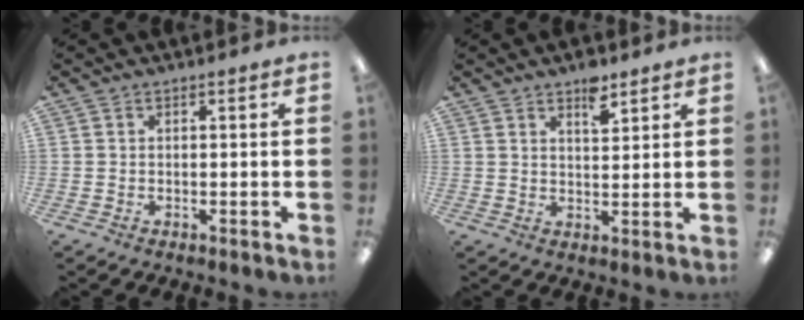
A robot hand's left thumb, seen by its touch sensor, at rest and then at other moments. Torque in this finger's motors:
{"motor_torque": [0.82, 0.30, 0.89, -0.49, 0.03]}